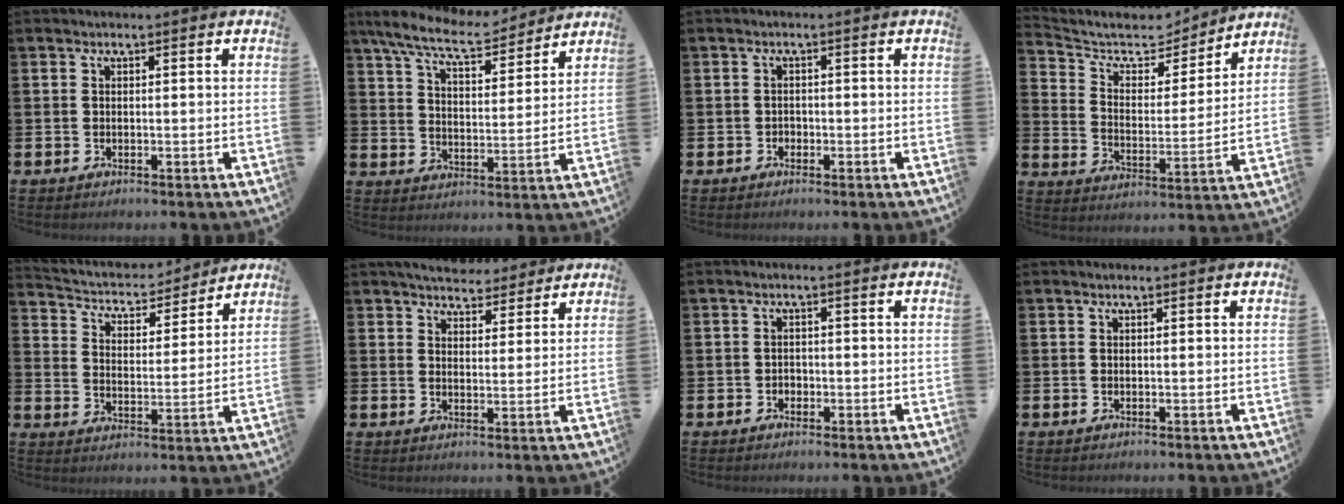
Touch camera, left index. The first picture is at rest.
{"total": 9.0, "force": [8.2, 1.4, 3.4], "torque": [-0.100, -0.040, 0.149]}
{"total": 1.0, "force": [-0.5, 0.9, 0.2], "torque": [-0.003, 0.002, -0.012]}
{"total": 7.3, "force": [6.4, 3.1, 1.9], "torque": [-0.062, -0.051, 0.103]}
{"total": 4.9, "force": [4.5, 1.7, 0.8], "torque": [-0.046, -0.039, 0.073]}
{"total": 5.0, "force": [4.8, 1.4, 0.2], "torque": [-0.011, -0.025, 0.085]}
{"total": 1.2, "force": [-0.6, 1.0, 0.2], "torque": [-0.004, 0.003, -0.014]}
{"total": 0.0}